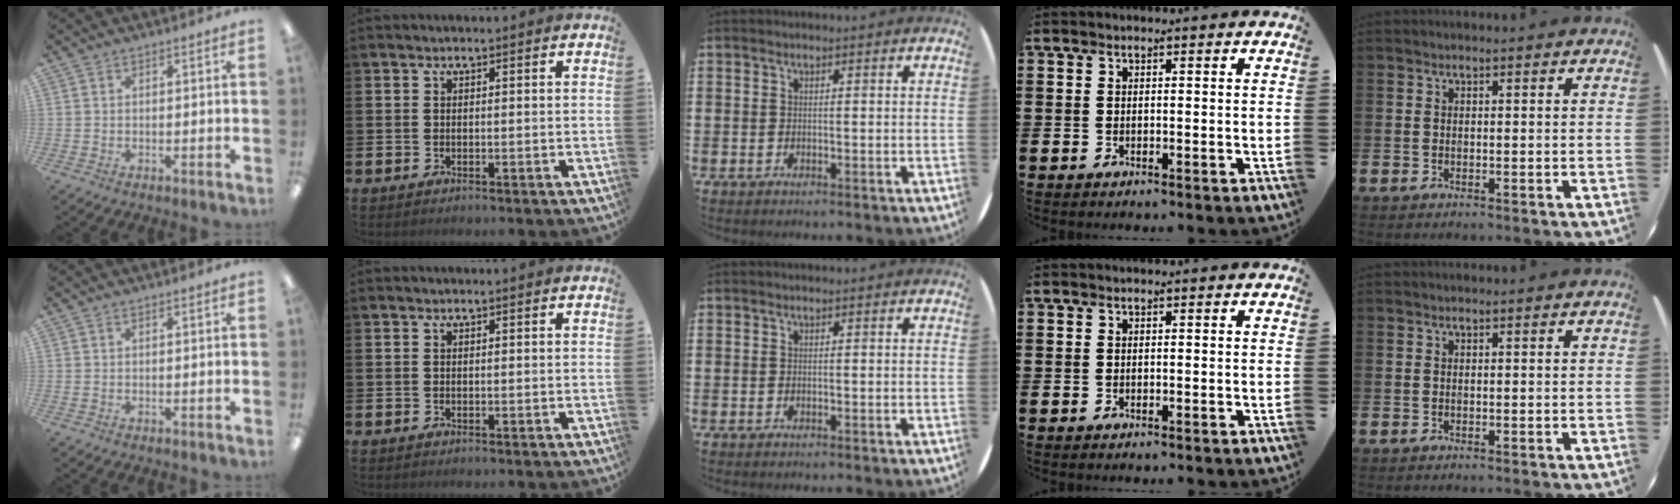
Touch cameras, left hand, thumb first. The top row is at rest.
{}